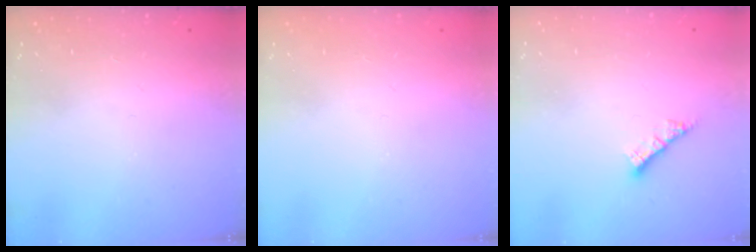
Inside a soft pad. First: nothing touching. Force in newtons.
{"total": 0.0}
{"total": 3.6, "press": 3.6, "slide": 0.1}